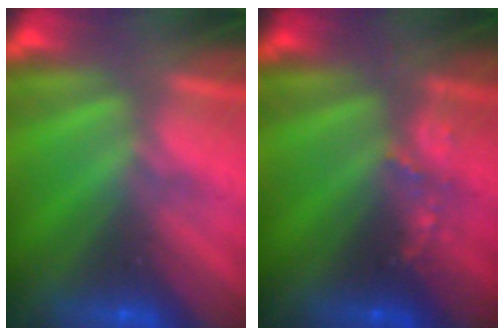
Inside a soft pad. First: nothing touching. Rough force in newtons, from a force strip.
{"total": 2.5}